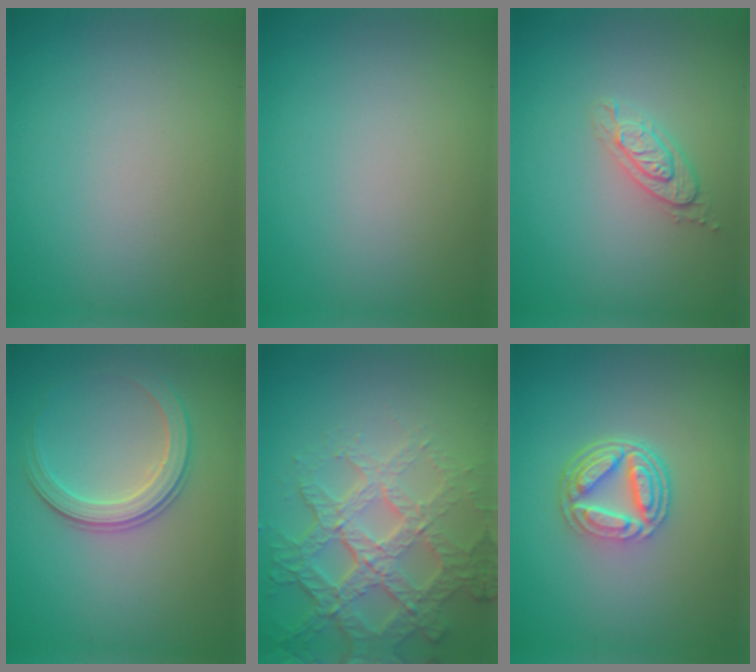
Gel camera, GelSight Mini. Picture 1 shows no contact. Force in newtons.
{"total": 0.0}
{"total": 2.0, "press": 1.9, "slide": 0.6}
{"total": 2.9, "press": 2.8, "slide": 0.5}
{"total": 7.3, "press": 5.2, "slide": 5.2}
{"total": 5.3, "press": 3.9, "slide": 3.7}